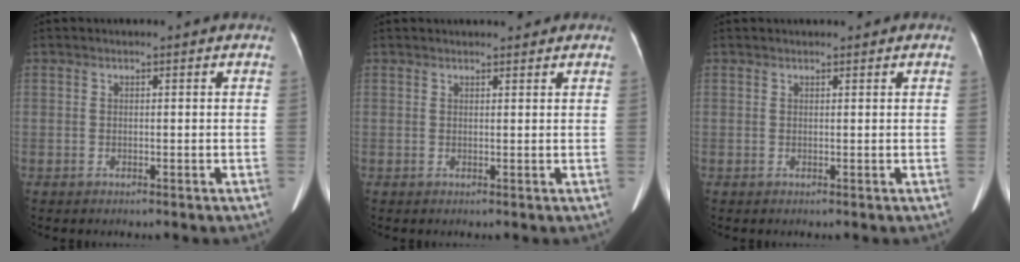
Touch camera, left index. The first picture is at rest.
{"total": 4.2, "force": [3.7, 1.2, 1.7], "torque": [-0.014, 0.021, 0.044]}
{"total": 1.8, "force": [1.5, 0.5, 0.8], "torque": [-0.006, 0.021, 0.019]}